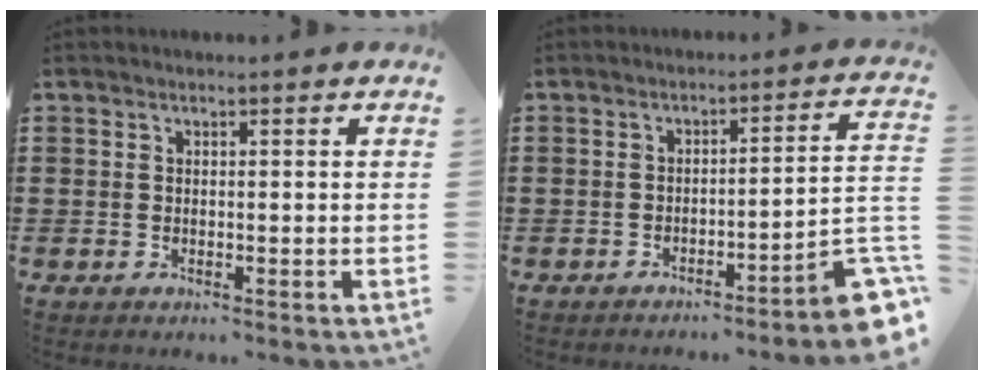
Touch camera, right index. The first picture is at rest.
{"total": 4.6, "force": [-2.9, -0.3, 3.6], "torque": [-0.054, -0.027, -0.059]}